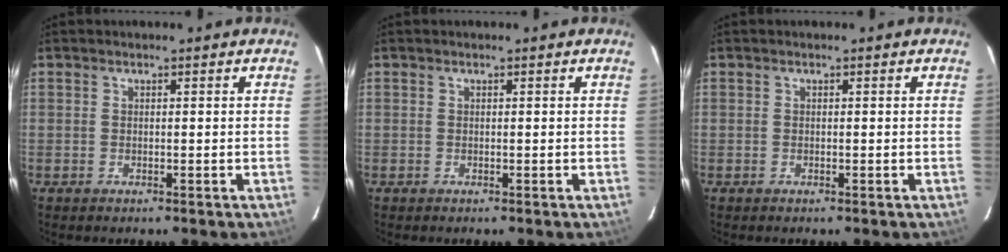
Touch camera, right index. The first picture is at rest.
{"total": 0.0}
{"total": 0.0}